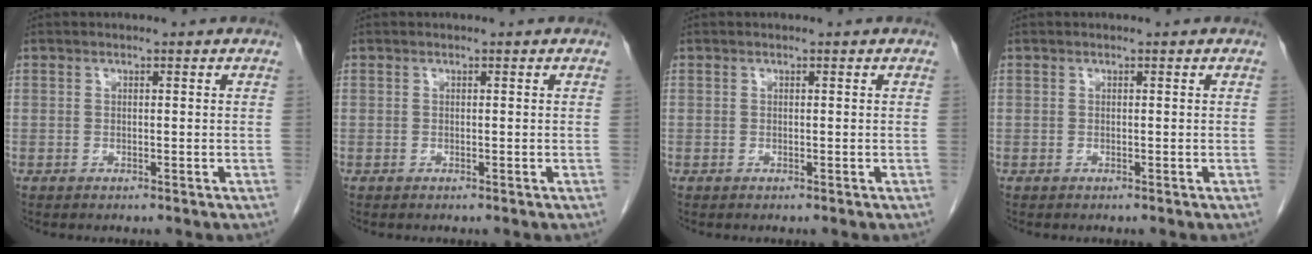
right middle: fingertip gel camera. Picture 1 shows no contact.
{"total": 0.0}
{"total": 0.0}
{"total": 0.0}